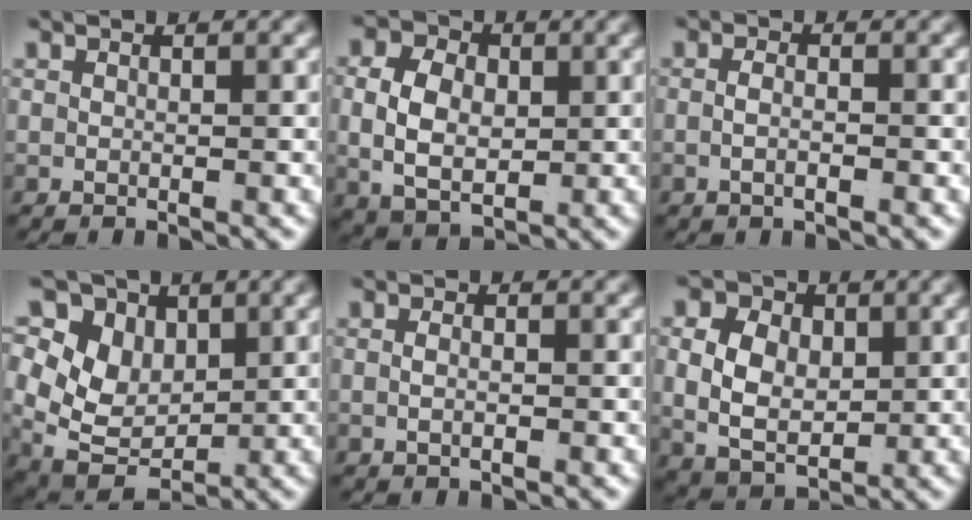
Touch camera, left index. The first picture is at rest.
{"total": 6.8, "force": [-0.4, 5.2, 4.4], "torque": [-0.092, -0.017, 0.003]}
{"total": 1.6, "force": [-1.0, 0.2, 1.3], "torque": [-0.033, -0.010, -0.013]}
{"total": 11.2, "force": [0.3, 9.3, 6.2], "torque": [-0.133, -0.038, 0.013]}
{"total": 1.1, "force": [-0.7, 0.1, 0.9], "torque": [-0.023, -0.008, -0.007]}
{"total": 7.7, "force": [-0.2, 6.2, 4.5], "torque": [-0.101, -0.028, 0.006]}